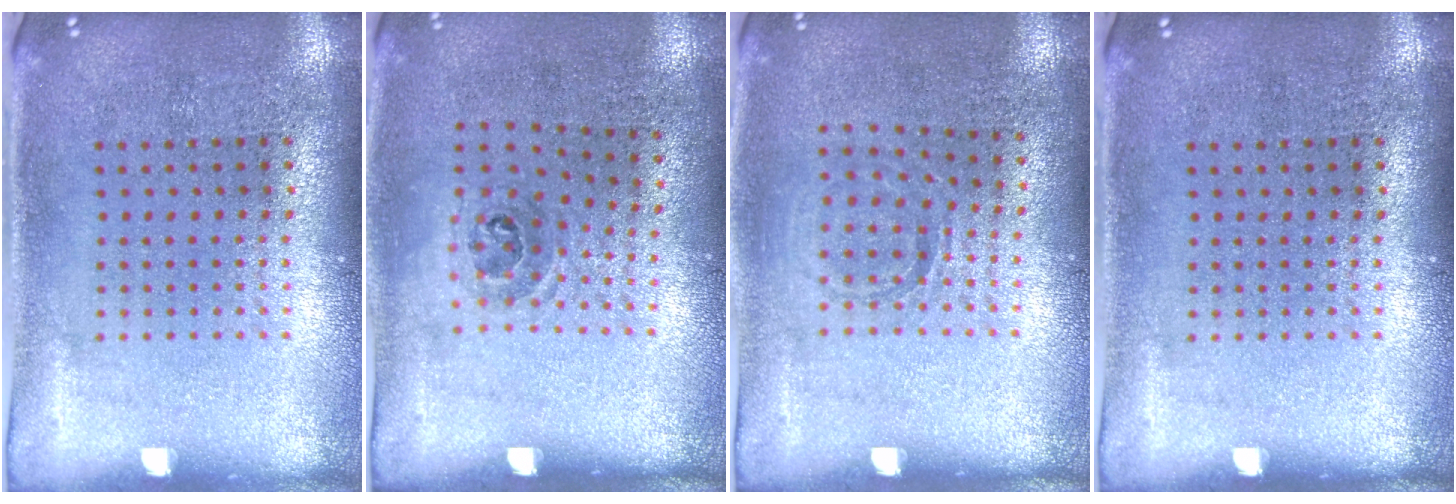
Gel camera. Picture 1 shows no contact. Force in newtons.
{"total": 1.0, "press": 0.7, "slide": 0.8}
{"total": 0.8, "press": 0.8, "slide": 0.0}
{"total": 0.0}